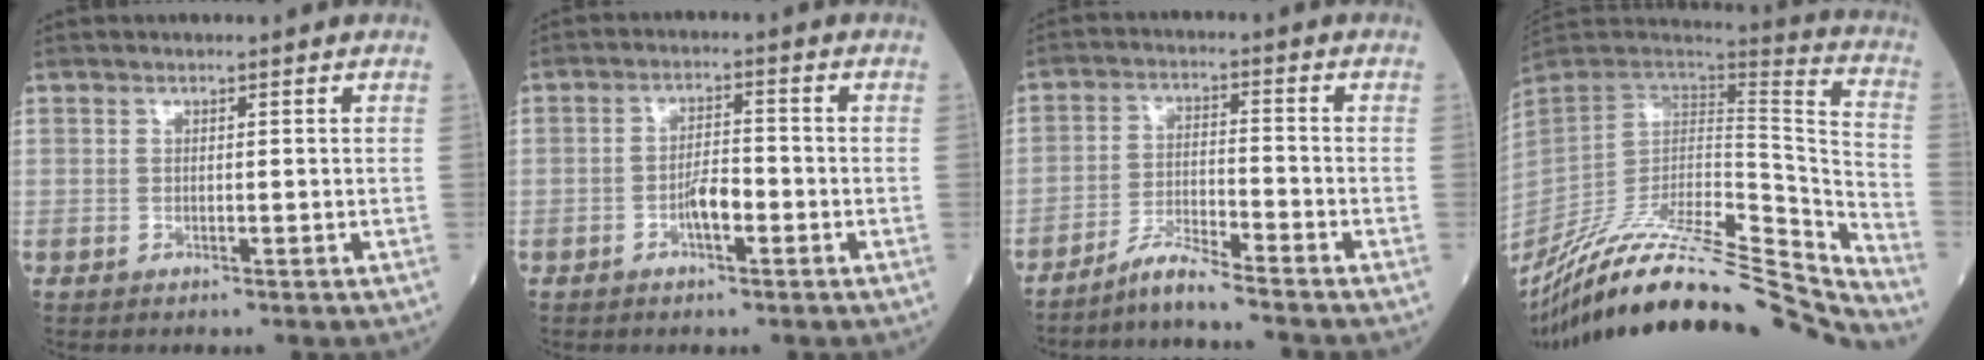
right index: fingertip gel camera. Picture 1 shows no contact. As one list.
[{"total": 3.8, "force": [-1.6, 1.1, 3.3], "torque": [-0.060, 0.005, -0.030]}, {"total": 5.4, "force": [-5.0, -1.1, 1.9], "torque": [-0.038, -0.021, -0.095]}, {"total": 35.4, "force": [-31.8, 2.0, 15.4], "torque": [-0.195, -0.041, -0.473]}]